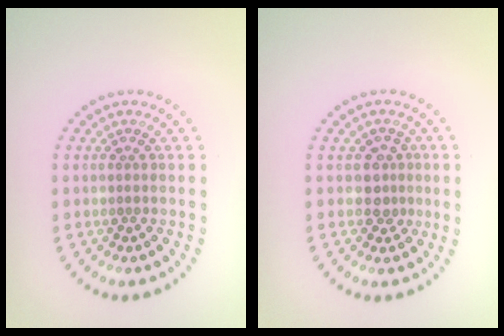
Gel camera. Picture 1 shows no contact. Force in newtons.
{"total": 1.9, "press": 1.6, "slide": 1.0}